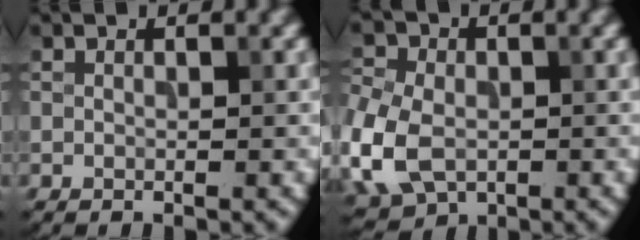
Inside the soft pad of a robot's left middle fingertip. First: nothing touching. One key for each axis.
{"total": 10.8, "fx": -2.9, "fy": 7.9, "fz": 6.7, "tx": -0.157, "ty": -0.029, "tz": -0.060}